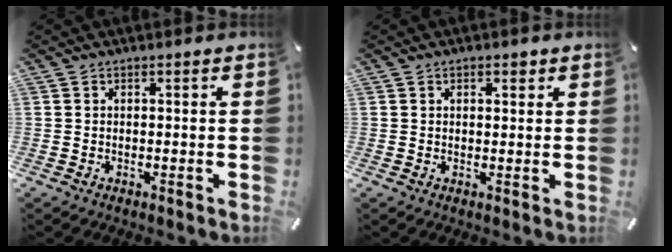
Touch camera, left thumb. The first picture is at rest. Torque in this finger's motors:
{"motor_torque": [0.07, -0.40, -0.05, 0.16, -0.01]}